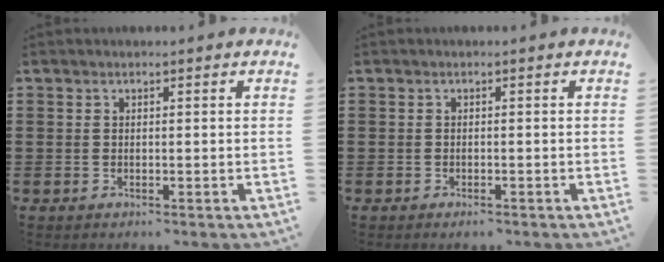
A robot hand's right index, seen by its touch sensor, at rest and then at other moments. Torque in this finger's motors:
{"motor_torque": [0.12, 0.30, 0.10, 0.00]}